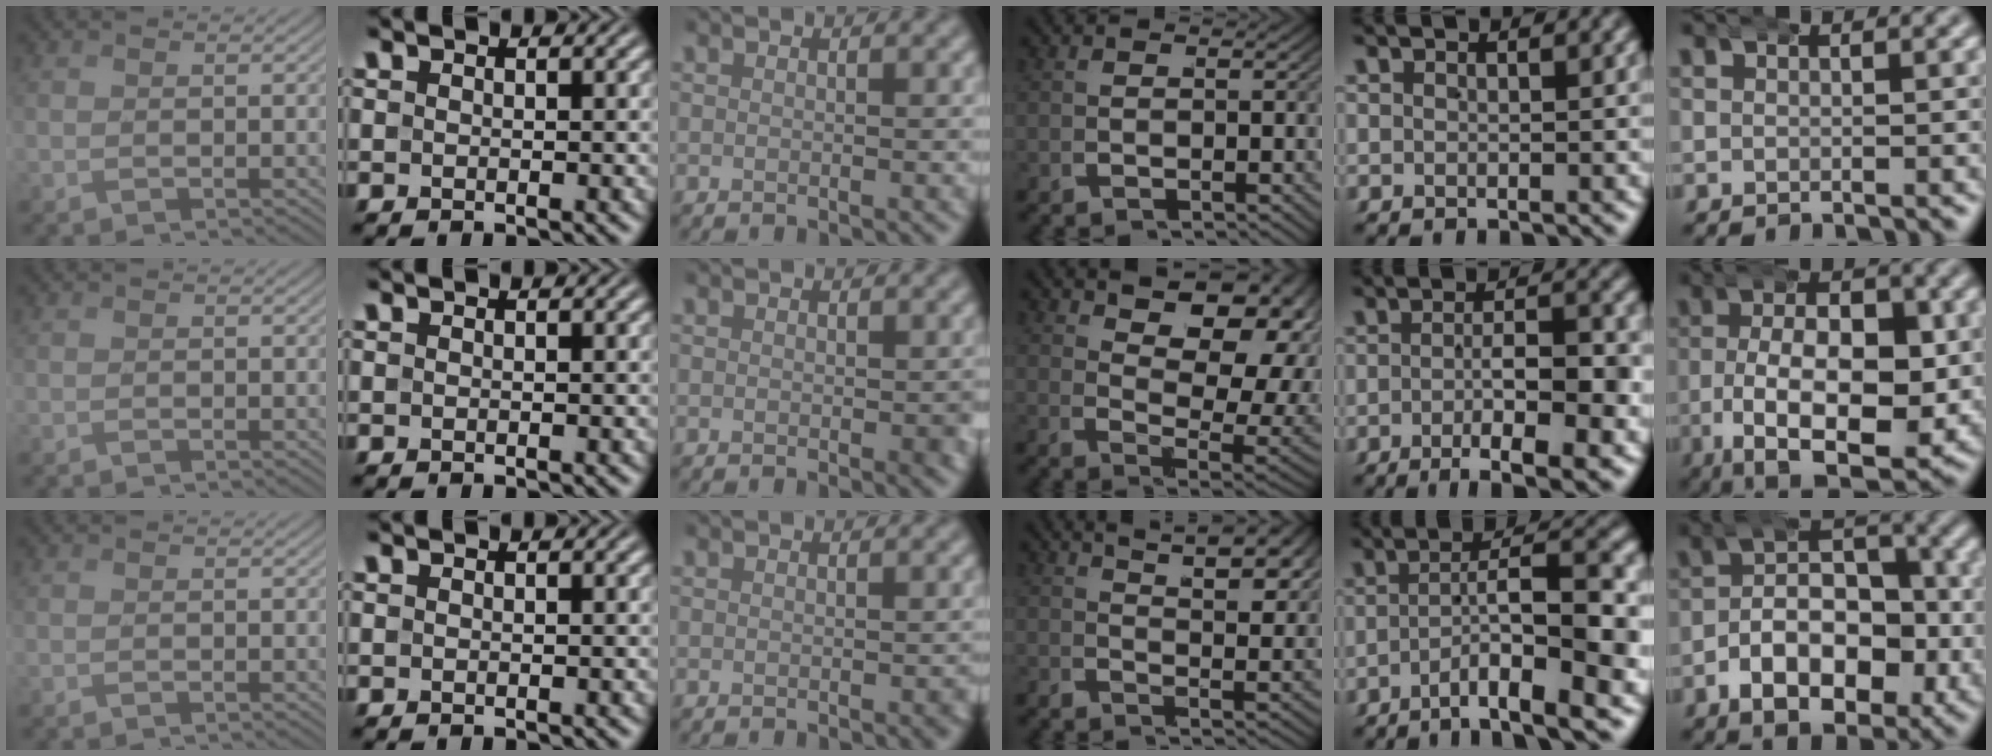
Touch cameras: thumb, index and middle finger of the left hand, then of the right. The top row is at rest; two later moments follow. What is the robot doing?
{"motion": "wrap", "object": "arm wrap"}